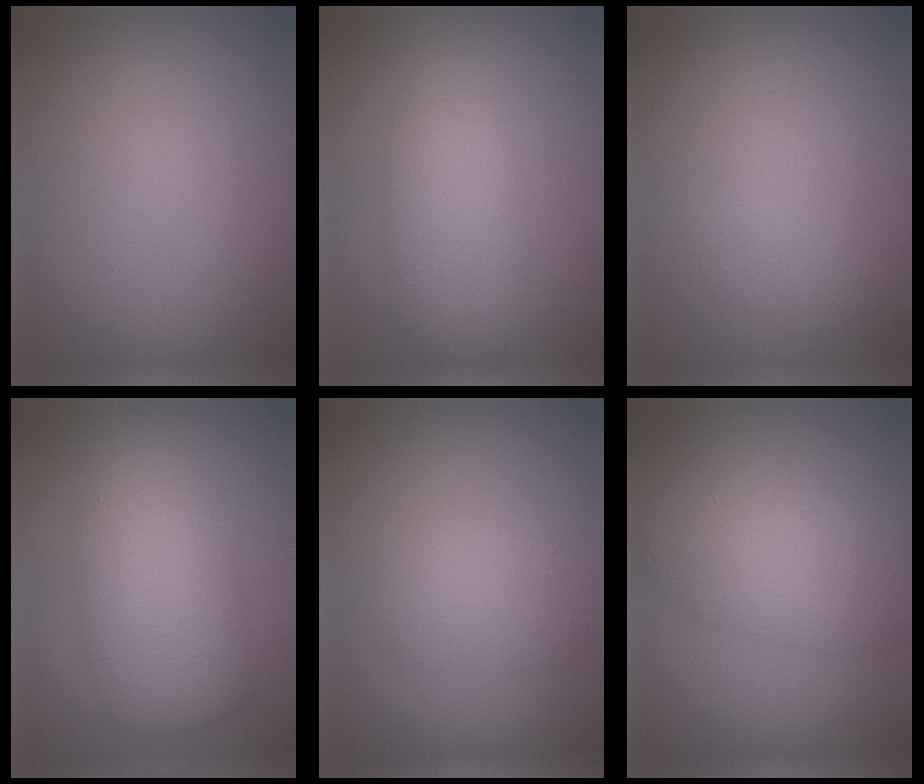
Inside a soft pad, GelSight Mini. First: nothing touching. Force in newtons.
{"total": 4.4, "press": 4.4, "slide": 0.1}
{"total": 1.5, "press": 1.5, "slide": 0.1}
{"total": 6.7, "press": 6.7, "slide": 0.0}
{"total": 2.8, "press": 2.8, "slide": 0.2}
{"total": 5.6, "press": 5.6, "slide": 0.2}